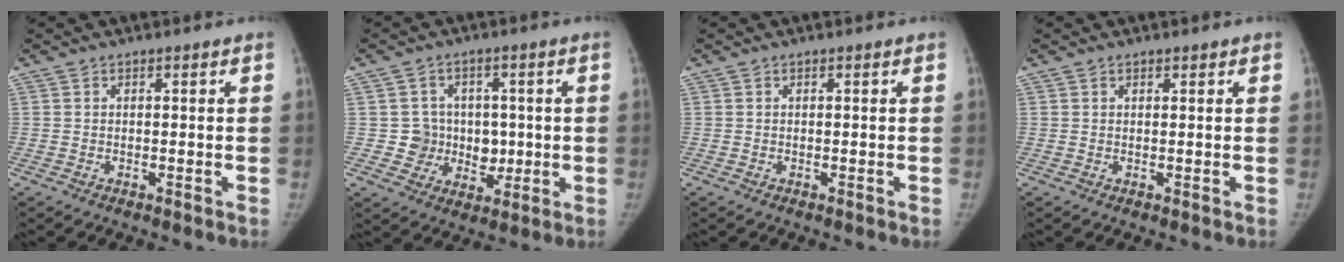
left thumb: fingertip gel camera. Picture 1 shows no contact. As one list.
[{"total": 8.0, "force": [0.0, 7.7, 2.0], "torque": [0.021, 0.013, 0.009]}, {"total": 0.0}, {"total": 0.6, "force": [0.4, 0.5, 0.1], "torque": [0.006, -0.003, 0.003]}]